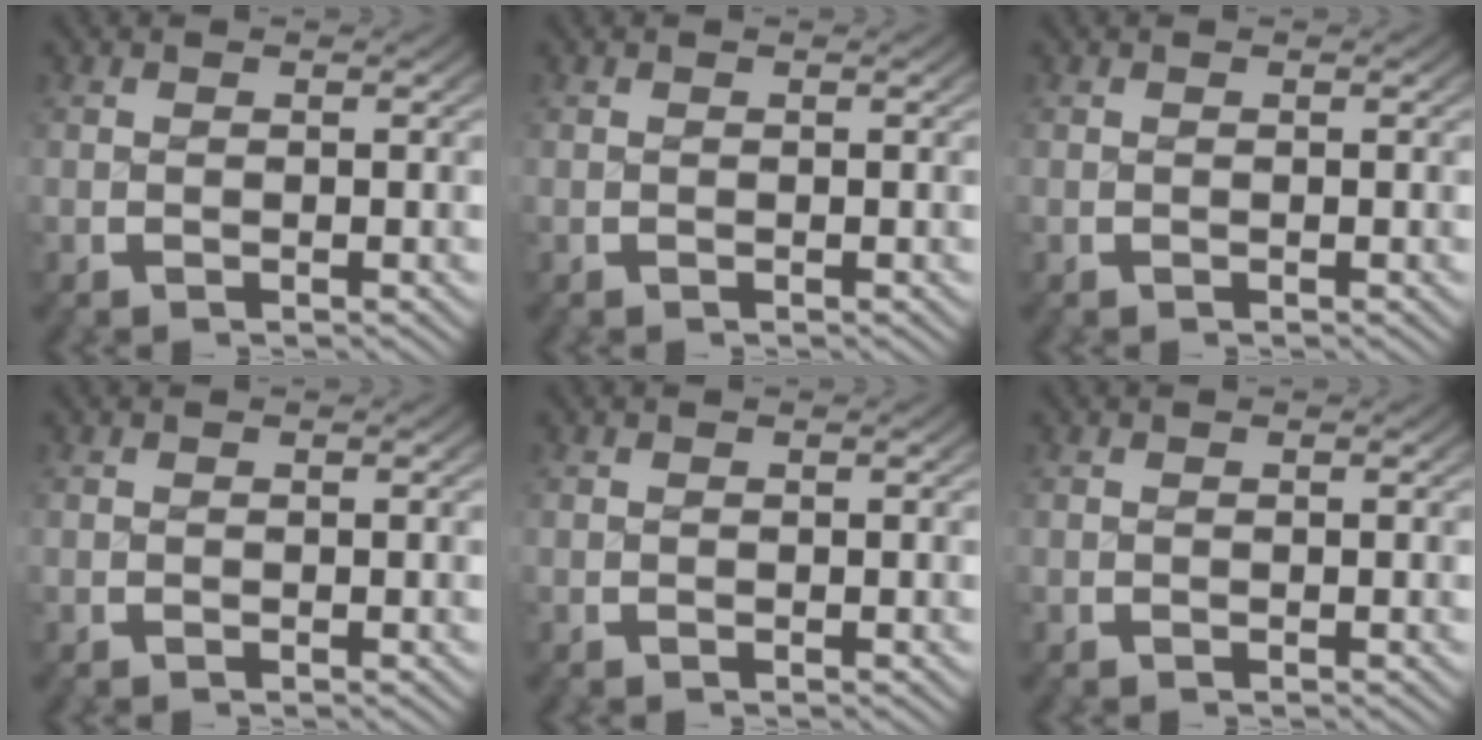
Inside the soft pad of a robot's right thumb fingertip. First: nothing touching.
{"total": 0.0}
{"total": 0.0}
{"total": 0.0}
{"total": 0.0}
{"total": 0.0}